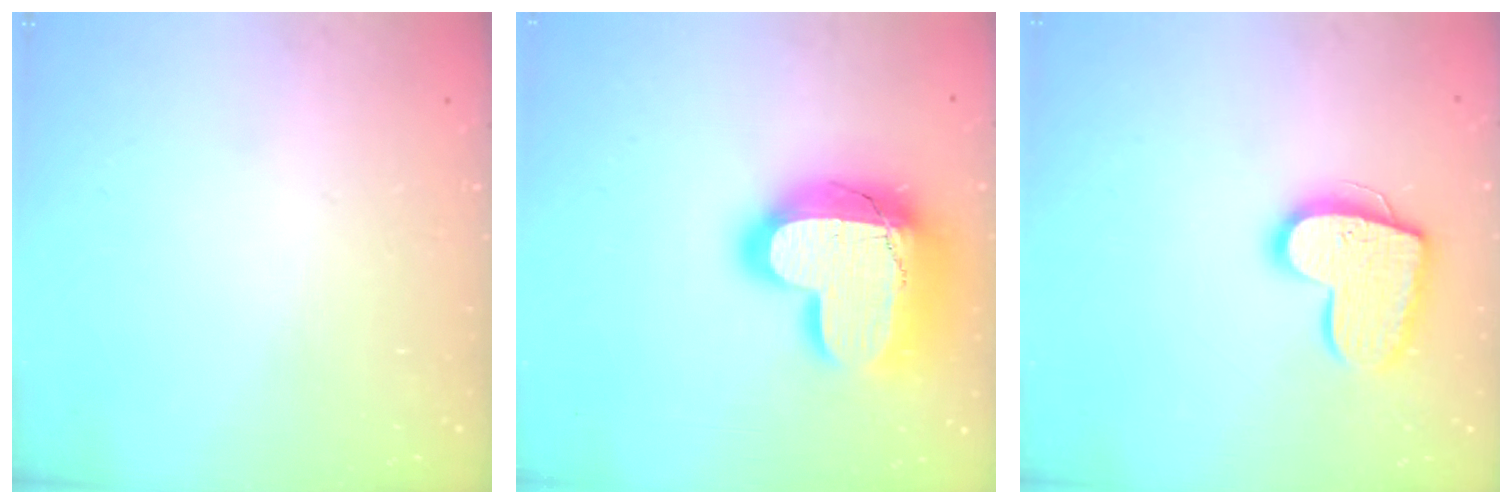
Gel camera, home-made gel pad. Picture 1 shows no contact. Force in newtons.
{"total": 21.0, "press": 20.9, "slide": 1.5}
{"total": 14.8, "press": 14.8, "slide": 1.0}